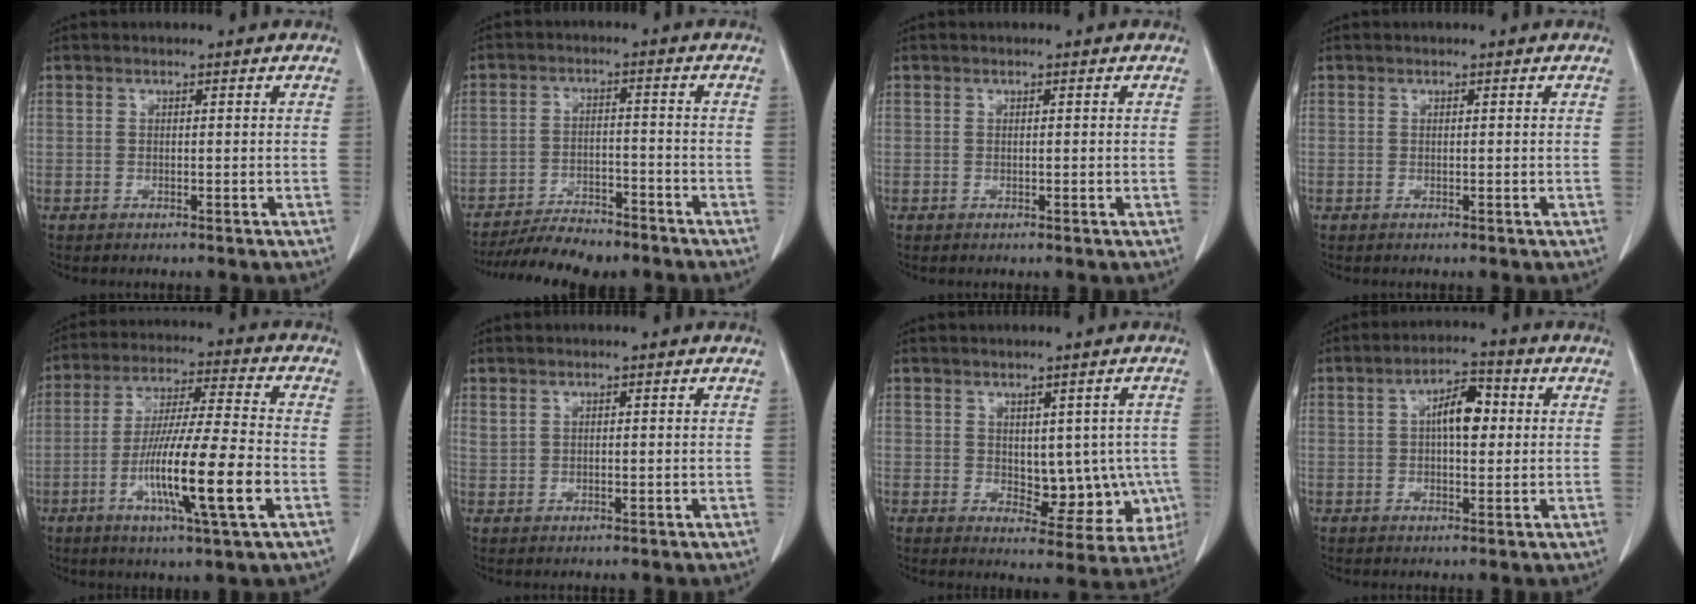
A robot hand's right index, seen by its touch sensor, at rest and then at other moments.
{"total": 9.4, "force": [-8.4, 2.3, 3.6], "torque": [-0.050, -0.010, -0.135]}
{"total": 0.0}
{"total": 0.0}
{"total": 14.9, "force": [-4.6, 0.2, 14.2], "torque": [-0.264, -0.014, -0.084]}
{"total": 1.1, "force": [0.8, 0.5, 0.6], "torque": [-0.015, 0.006, 0.021]}
{"total": 9.0, "force": [-0.5, 5.2, 7.3], "torque": [-0.069, 0.006, 0.012]}
{"total": 6.1, "force": [0.9, 2.5, 5.5], "torque": [-0.095, 0.015, 0.013]}